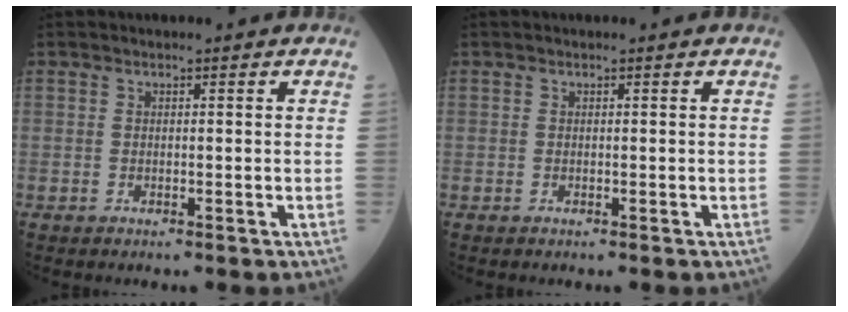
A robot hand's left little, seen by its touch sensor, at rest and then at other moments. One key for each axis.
{"total": 0.0}